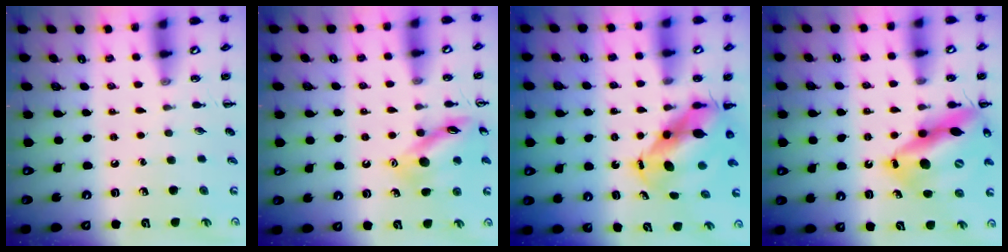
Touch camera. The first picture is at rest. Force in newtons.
{"total": 13.1, "press": 13.0, "slide": 1.1}
{"total": 7.9, "press": 7.7, "slide": 1.9}
{"total": 17.5, "press": 16.7, "slide": 5.3}